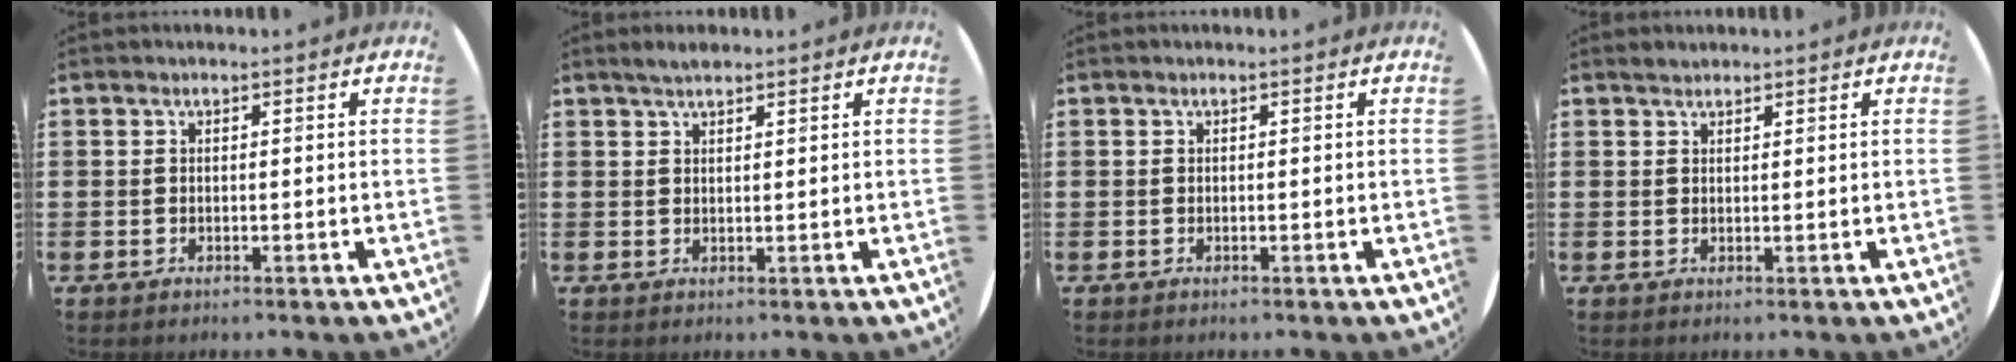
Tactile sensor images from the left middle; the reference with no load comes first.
{"total": 1.7, "force": [1.6, 0.4, 0.7], "torque": [-0.014, 0.003, 0.028]}
{"total": 0.0}
{"total": 1.0, "force": [1.0, 0.3, 0.0], "torque": [0.008, -0.001, 0.017]}